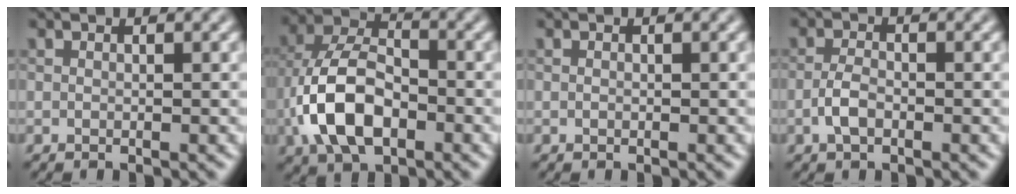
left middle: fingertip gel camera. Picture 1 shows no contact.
{"total": 8.3, "force": [-2.7, 4.7, 6.3], "torque": [-0.137, 0.008, -0.059]}
{"total": 0.0}
{"total": 2.0, "force": [-0.9, 1.0, 1.5], "torque": [-0.031, 0.004, -0.022]}